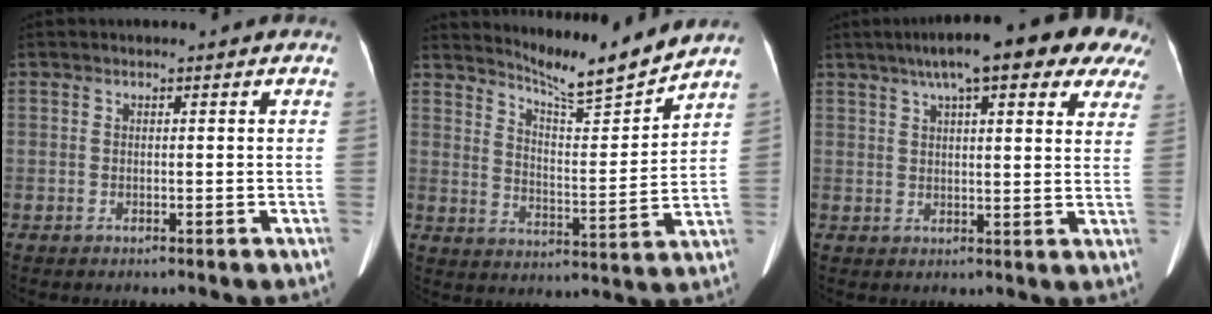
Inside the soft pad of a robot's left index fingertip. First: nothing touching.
{"total": 9.9, "force": [9.6, -1.6, 1.8], "torque": [-0.044, -0.034, 0.158]}
{"total": 20.1, "force": [13.5, 4.2, 14.2], "torque": [-0.210, 0.050, 0.165]}